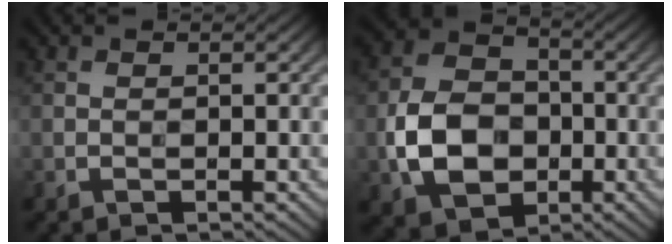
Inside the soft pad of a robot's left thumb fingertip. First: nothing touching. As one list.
[{"total": 9.2, "force": [-2.0, 7.0, 5.7], "torque": [-0.120, -0.008, -0.046]}]